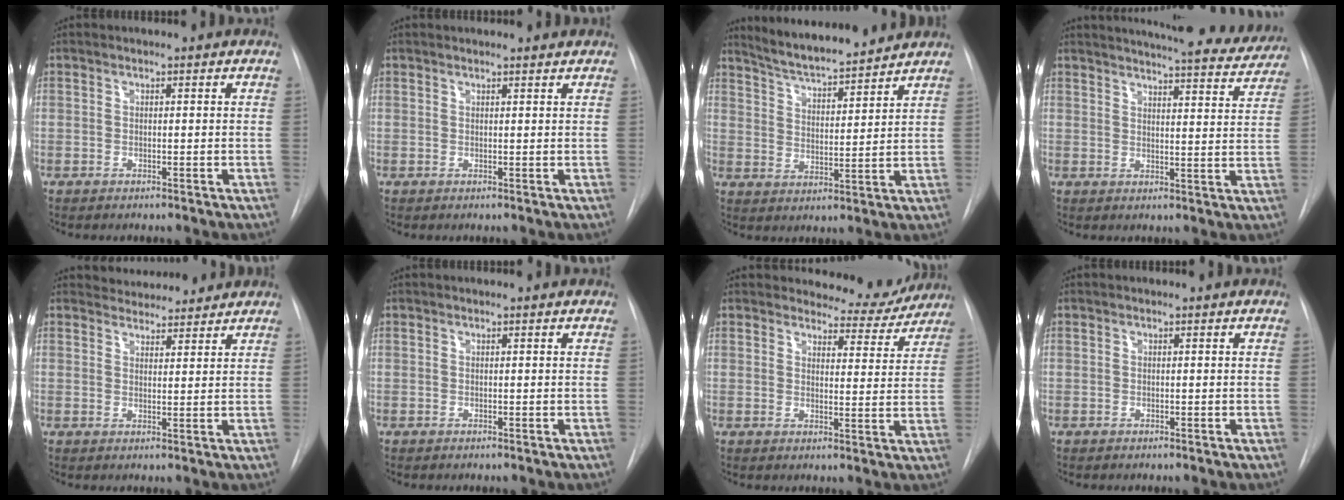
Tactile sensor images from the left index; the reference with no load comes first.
{"total": 2.5, "force": [2.5, 0.1, 0.4], "torque": [-0.009, 0.008, 0.026]}
{"total": 11.4, "force": [10.7, 0.7, 3.7], "torque": [-0.067, 0.005, 0.174]}
{"total": 18.7, "force": [17.7, 2.0, 5.7], "torque": [-0.074, -0.045, 0.205]}
{"total": 6.3, "force": [6.1, 1.7, 0.6], "torque": [-0.003, 0.013, 0.082]}
{"total": 0.0}
{"total": 6.8, "force": [6.6, 1.8, -0.2], "torque": [0.012, -0.021, 0.074]}
{"total": 0.0}